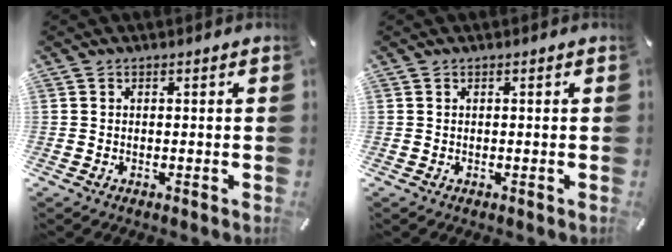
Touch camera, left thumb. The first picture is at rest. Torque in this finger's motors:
{"motor_torque": [-0.15, -0.16, -0.01, -0.03, 0.00]}